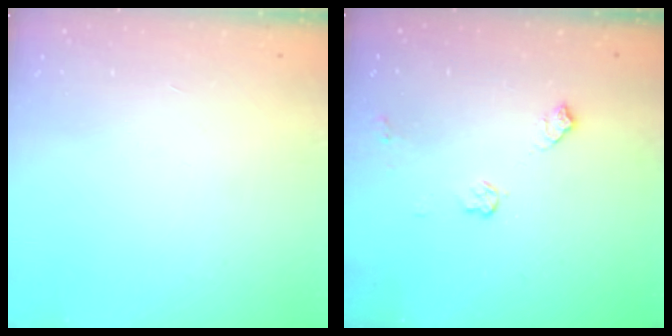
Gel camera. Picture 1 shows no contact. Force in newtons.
{"total": 7.3, "press": 7.3, "slide": 0.8}